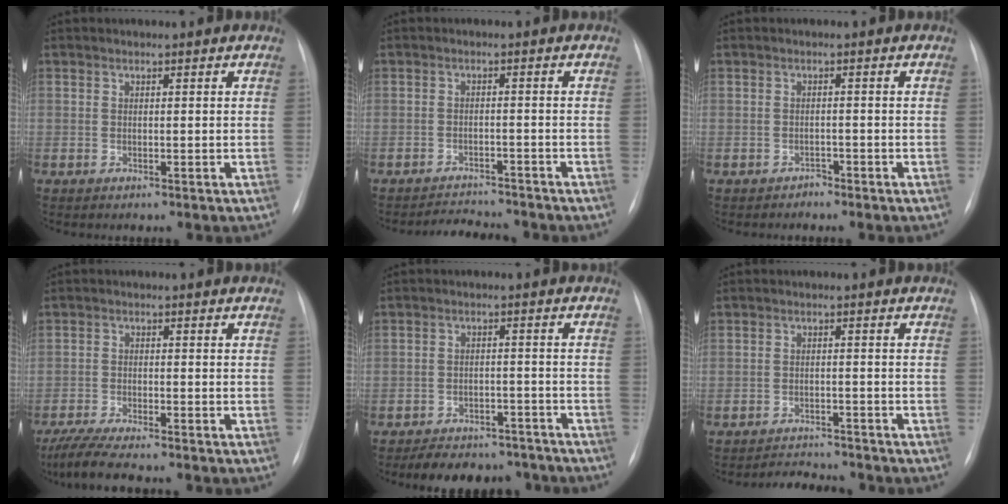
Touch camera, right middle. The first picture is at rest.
{"total": 5.0, "force": [-4.9, 0.7, 0.5], "torque": [-0.010, -0.002, -0.074]}
{"total": 1.1, "force": [-1.0, 0.5, -0.1], "torque": [0.002, 0.001, -0.019]}
{"total": 7.2, "force": [-6.0, 0.3, 3.8], "torque": [-0.069, -0.023, -0.104]}
{"total": 11.5, "force": [-10.0, 4.8, 2.9], "torque": [-0.036, 0.012, -0.127]}
{"total": 4.6, "force": [-4.5, 0.6, 0.4], "torque": [-0.008, -0.003, -0.069]}